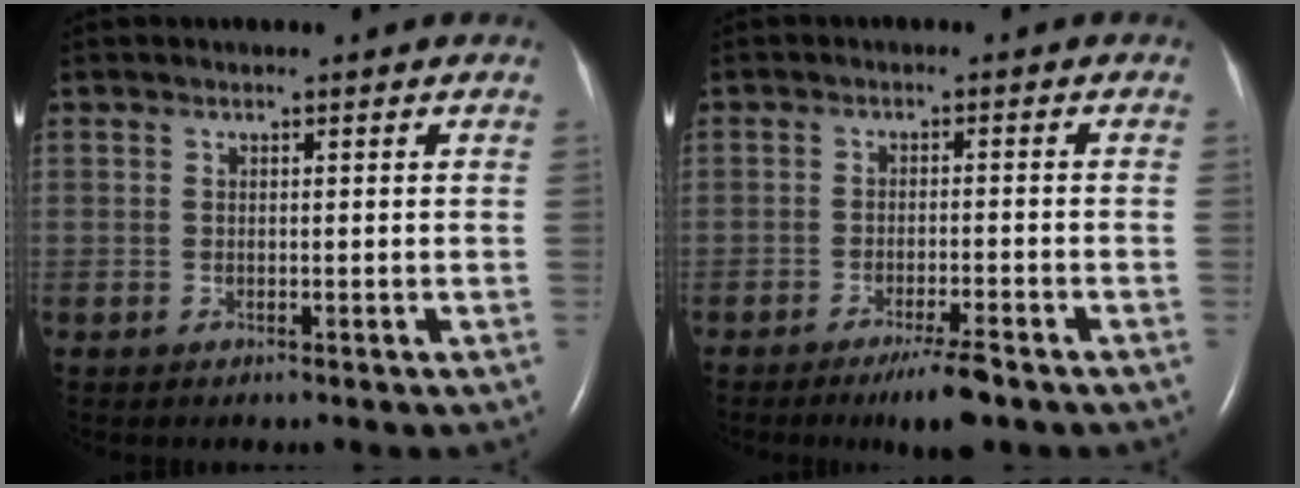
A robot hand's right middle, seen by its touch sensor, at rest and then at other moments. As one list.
[{"total": 5.2, "force": [-3.7, 0.3, 3.6], "torque": [-0.064, -0.010, -0.061]}]